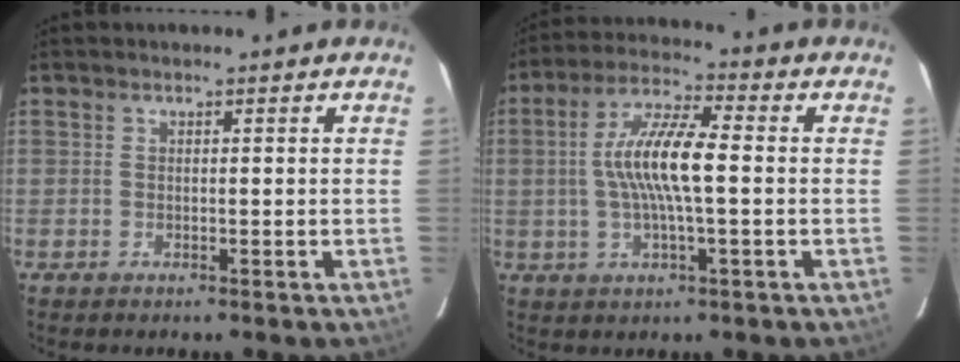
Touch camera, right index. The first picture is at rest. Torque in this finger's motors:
{"motor_torque": [1.28, 0.03, 0.89, 0.21]}